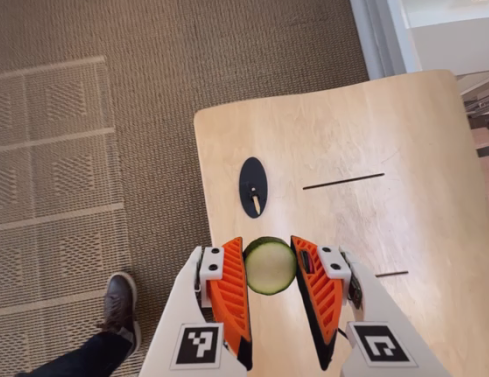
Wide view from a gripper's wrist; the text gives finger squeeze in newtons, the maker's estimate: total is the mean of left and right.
{"total": 10.2, "left": 10.2, "right": 10.2}